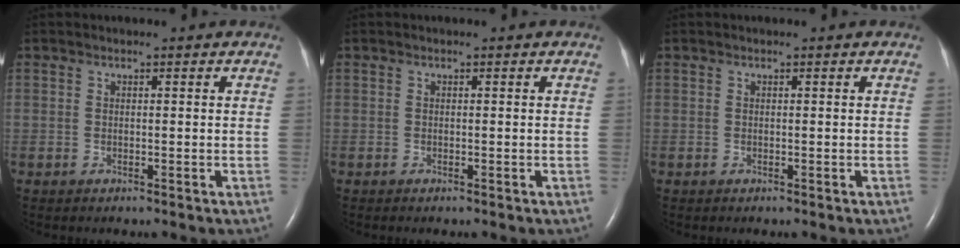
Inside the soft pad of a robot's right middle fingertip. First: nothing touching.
{"total": 0.0}
{"total": 0.0}